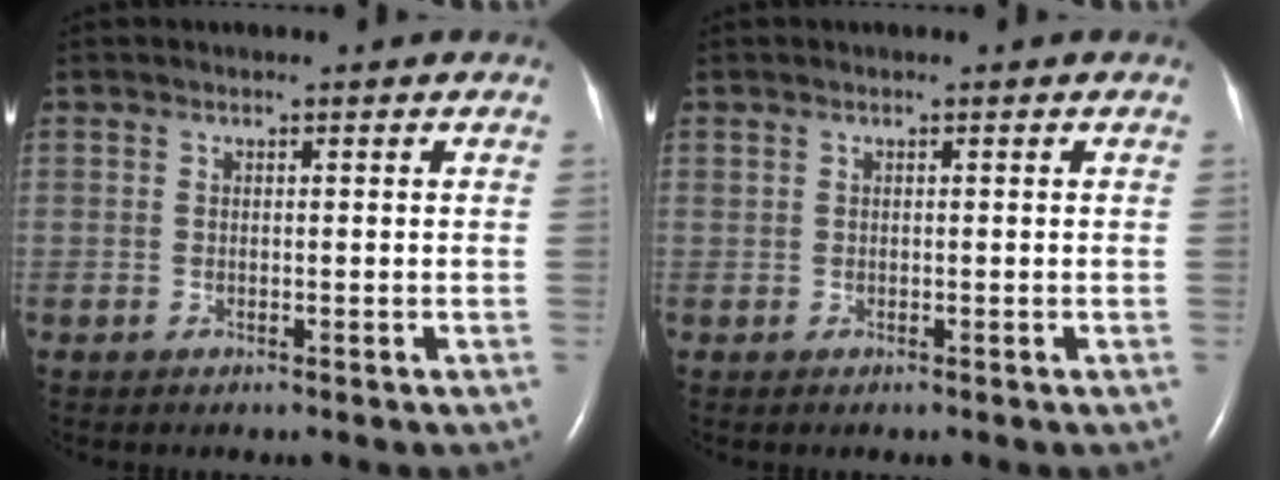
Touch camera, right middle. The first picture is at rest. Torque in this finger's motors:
{"motor_torque": [0.00, 0.00, 0.04, 0.02]}